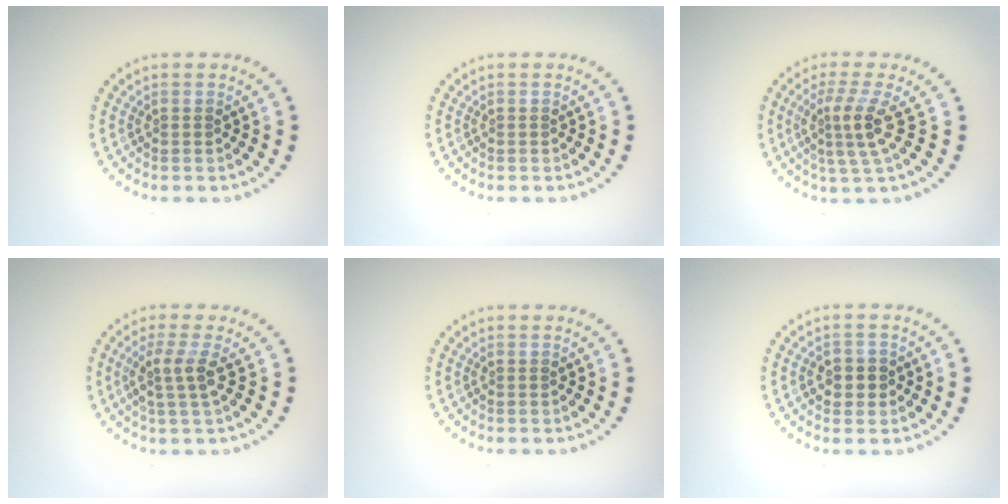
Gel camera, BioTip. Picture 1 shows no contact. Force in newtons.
{"total": 0.0}
{"total": 3.1, "press": 2.3, "slide": 2.1}
{"total": 2.5, "press": 1.9, "slide": 1.6}
{"total": 0.0}
{"total": 2.3, "press": 2.2, "slide": 0.5}